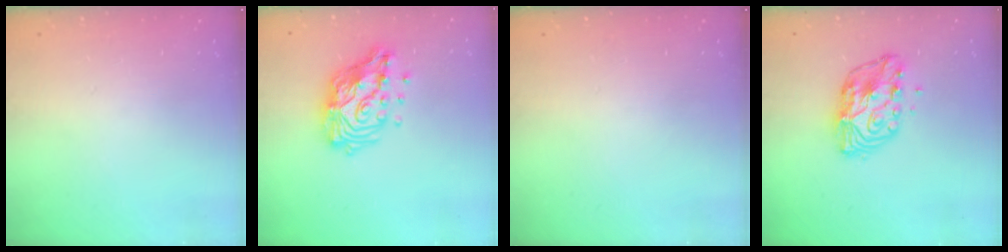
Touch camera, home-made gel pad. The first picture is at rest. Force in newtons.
{"total": 15.3, "press": 15.2, "slide": 1.2}
{"total": 0.0}
{"total": 9.8, "press": 9.8, "slide": 0.7}